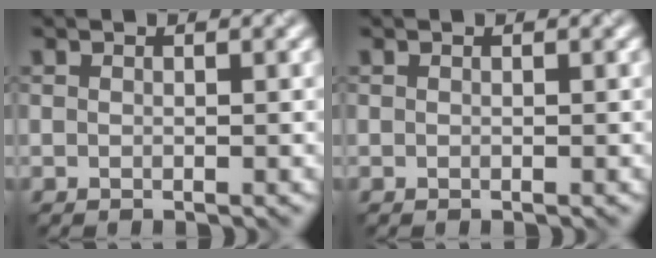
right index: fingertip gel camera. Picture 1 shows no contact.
{"total": 0.0}